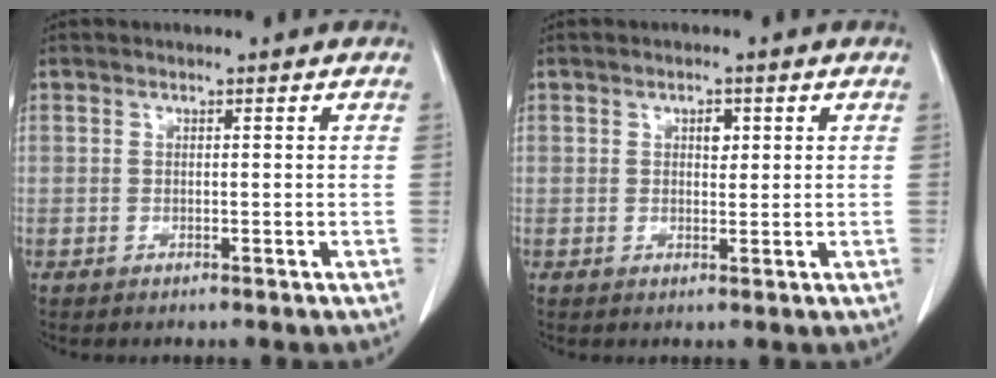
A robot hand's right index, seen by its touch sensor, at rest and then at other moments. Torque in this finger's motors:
{"motor_torque": [0.06, 0.04, 0.04, 0.01]}